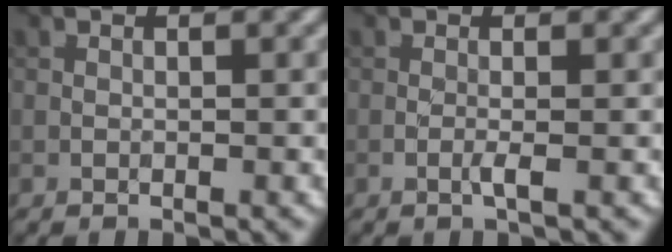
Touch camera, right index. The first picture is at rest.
{"total": 0.9, "force": [-0.3, 0.0, 0.9], "torque": [-0.019, -0.001, -0.009]}